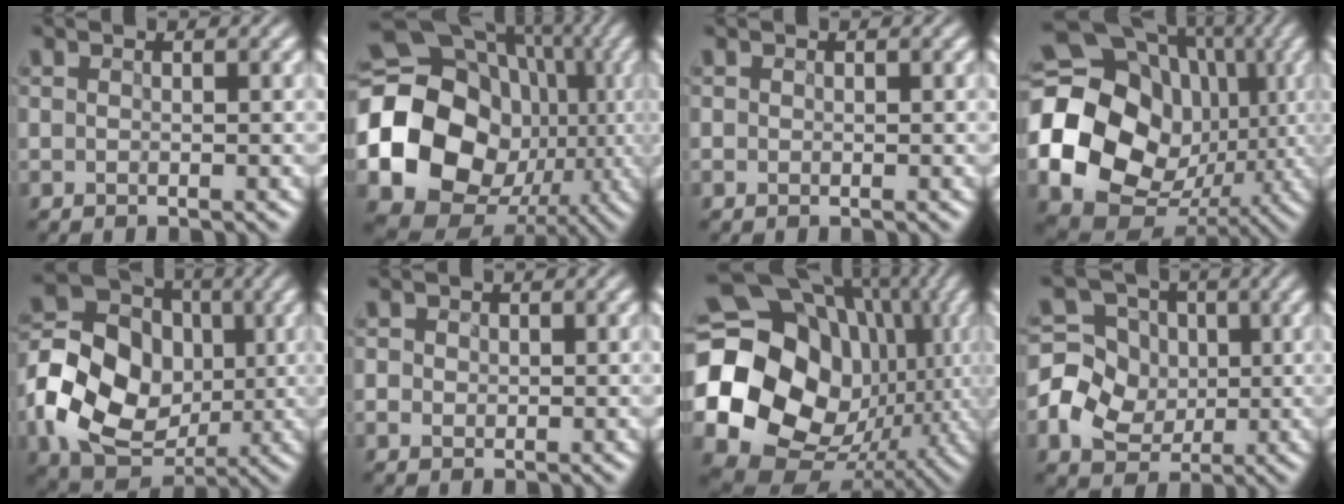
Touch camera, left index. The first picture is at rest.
{"total": 20.6, "force": [-1.9, 18.2, 9.6], "torque": [-0.191, -0.019, -0.042]}
{"total": 0.7, "force": [0.1, 0.6, 0.3], "torque": [0.007, 0.006, -0.005]}
{"total": 23.1, "force": [0.1, 20.2, 11.1], "torque": [-0.248, 0.018, -0.018]}
{"total": 14.5, "force": [-1.9, 12.0, 8.0], "torque": [-0.173, 0.005, -0.044]}
{"total": 2.1, "force": [0.3, 1.9, 0.9], "torque": [0.000, 0.021, -0.011]}
{"total": 22.3, "force": [0.8, 19.2, 11.4], "torque": [-0.248, -0.012, 0.005]}
{"total": 8.8, "force": [-0.1, 7.8, 4.0], "torque": [-0.103, 0.023, -0.024]}